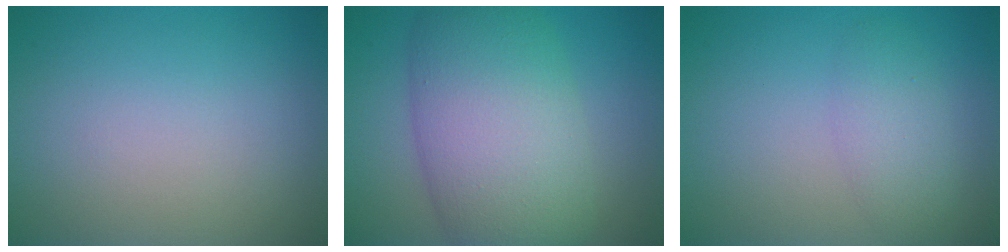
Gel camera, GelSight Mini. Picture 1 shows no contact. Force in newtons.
{"total": 10.7, "press": 10.6, "slide": 0.6}
{"total": 2.5, "press": 2.5, "slide": 0.0}